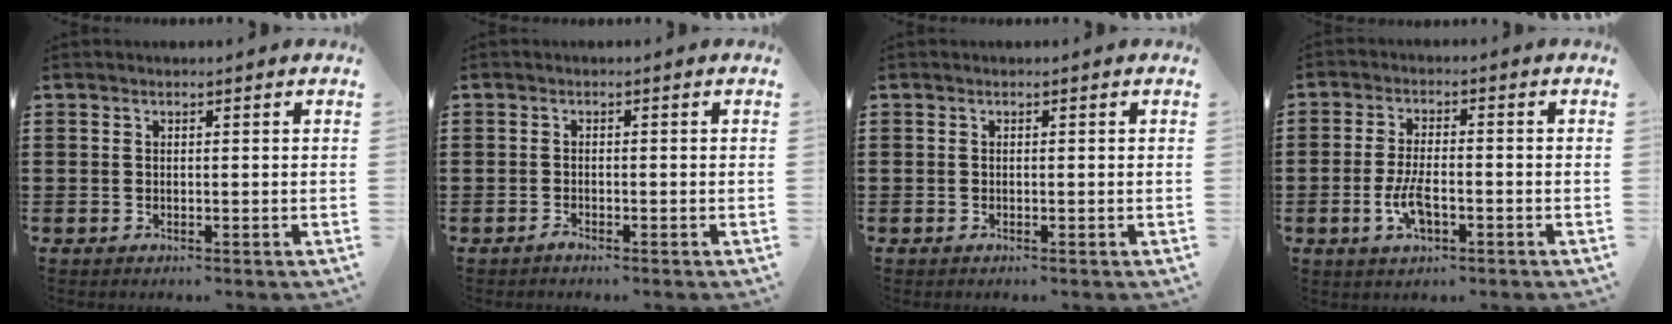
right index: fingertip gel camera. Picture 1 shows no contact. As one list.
[{"total": 0.9, "force": [-0.8, 0.2, 0.2], "torque": [-0.006, -0.001, -0.017]}, {"total": 0.0}, {"total": 5.5, "force": [-1.8, 2.3, 4.6], "torque": [-0.106, -0.002, -0.037]}]